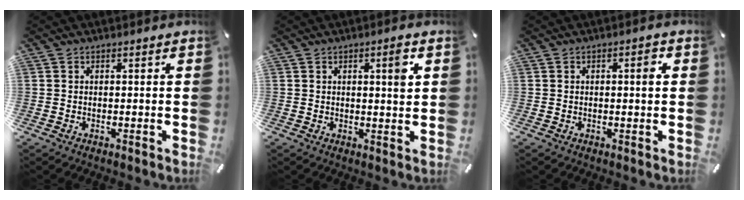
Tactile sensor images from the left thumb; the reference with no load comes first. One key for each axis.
{"total": 4.2, "fx": 1.5, "fy": 0.9, "fz": 3.8, "tx": -0.054, "ty": -0.006, "tz": 0.018}
{"total": 2.3, "fx": 0.4, "fy": 0.8, "fz": 2.1, "tx": -0.025, "ty": 0.001, "tz": 0.000}